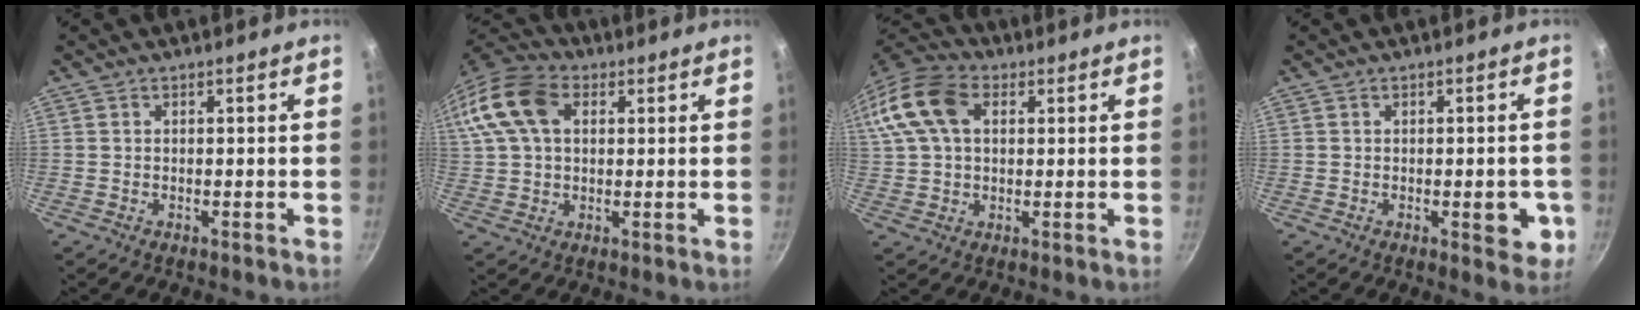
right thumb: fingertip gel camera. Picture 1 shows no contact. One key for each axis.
{"total": 17.2, "fx": 5.1, "fy": 11.6, "fz": 11.7, "tx": -0.250, "ty": 0.027, "tz": 0.080}
{"total": 17.7, "fx": 5.2, "fy": 11.8, "fz": 12.1, "tx": -0.262, "ty": 0.028, "tz": 0.083}
{"total": 5.7, "fx": -1.4, "fy": 2.5, "fz": 4.9, "tx": -0.044, "ty": -0.001, "tz": -0.017}